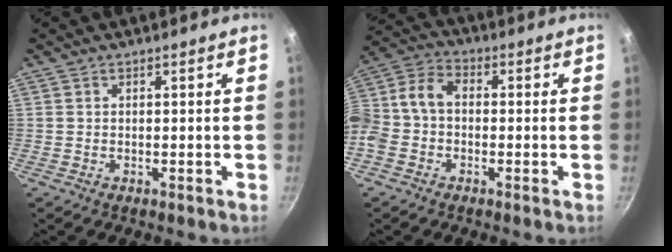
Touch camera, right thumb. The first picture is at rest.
{"total": 10.0, "force": [-1.7, 7.4, 6.4], "torque": [-0.127, 0.042, -0.053]}